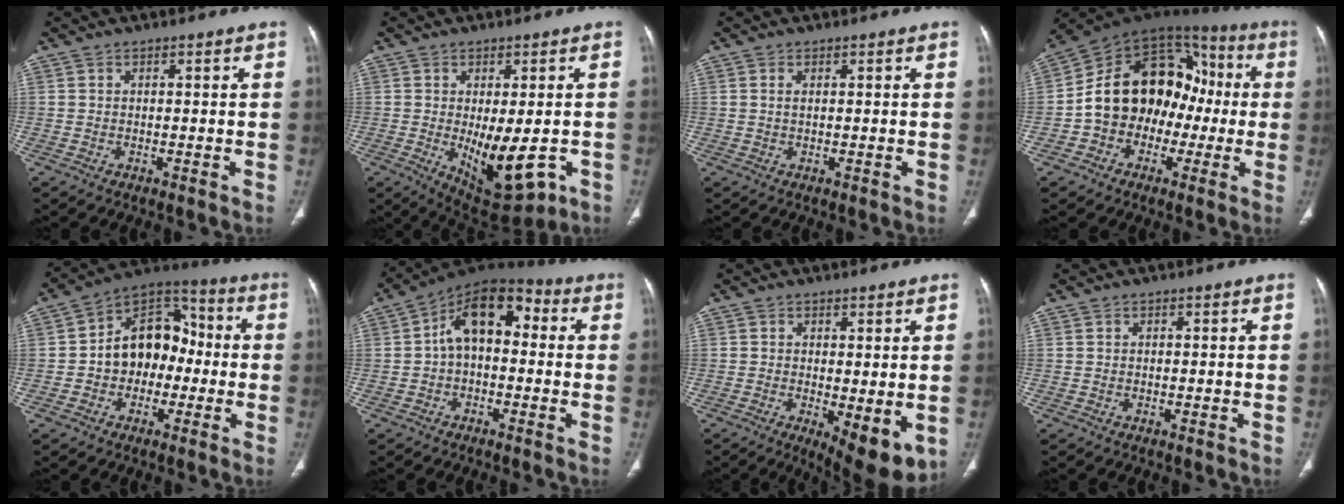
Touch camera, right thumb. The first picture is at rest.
{"total": 12.3, "force": [-3.0, 5.5, 10.6], "torque": [-0.141, -0.014, -0.023]}
{"total": 0.9, "force": [0.3, 0.4, 0.8], "torque": [-0.022, 0.005, 0.008]}
{"total": 18.9, "force": [-2.0, 14.5, 12.0], "torque": [-0.143, 0.062, -0.037]}
{"total": 14.0, "force": [-1.3, 10.4, 9.2], "torque": [-0.104, 0.047, -0.034]}
{"total": 12.2, "force": [0.8, 7.6, 9.6], "torque": [-0.125, 0.039, -0.005]}
{"total": 8.4, "force": [-1.4, 3.2, 7.7], "torque": [-0.107, -0.026, -0.013]}
{"total": 0.0}